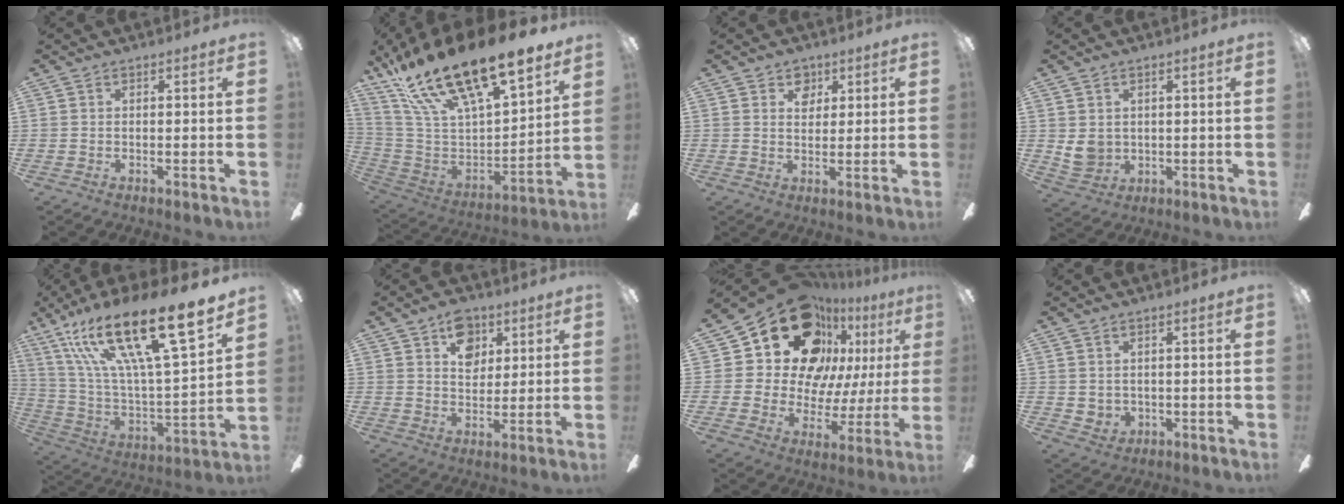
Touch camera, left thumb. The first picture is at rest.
{"total": 24.3, "force": [18.2, 7.4, 14.3], "torque": [-0.256, -0.121, 0.308]}
{"total": 4.8, "force": [2.9, 3.5, 1.2], "torque": [-0.005, -0.007, 0.048]}
{"total": 4.9, "force": [1.4, 4.1, 2.3], "torque": [-0.049, 0.003, 0.029]}
{"total": 26.8, "force": [16.4, 7.0, 20.0], "torque": [-0.366, -0.099, 0.270]}
{"total": 9.0, "force": [4.8, 6.2, 4.4], "torque": [-0.046, -0.008, 0.083]}
{"total": 23.2, "force": [14.3, 14.7, 11.0], "torque": [-0.188, -0.088, 0.280]}
{"total": 2.5, "force": [1.2, 2.0, 0.9], "torque": [-0.014, -0.007, 0.021]}